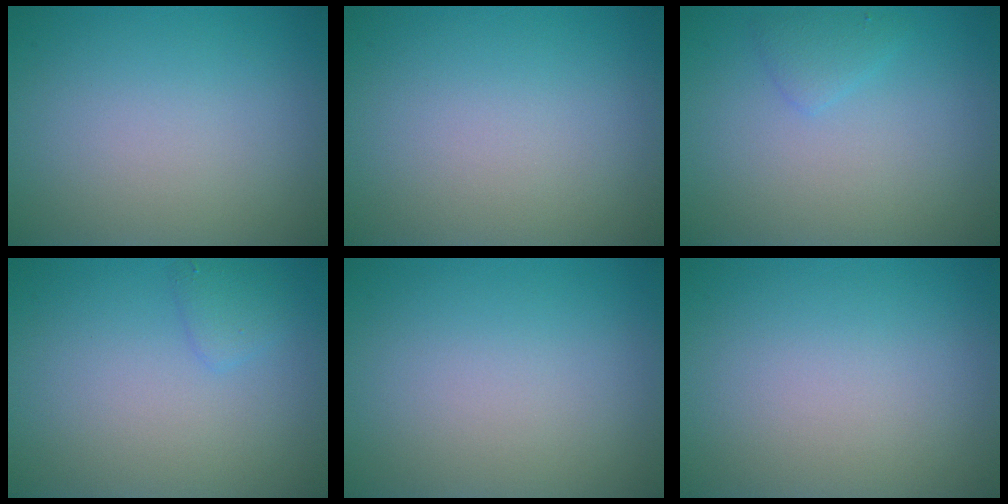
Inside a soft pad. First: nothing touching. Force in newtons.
{"total": 0.0}
{"total": 1.3, "press": 1.3, "slide": 0.1}
{"total": 1.2, "press": 1.2, "slide": 0.1}
{"total": 0.0}
{"total": 0.0}